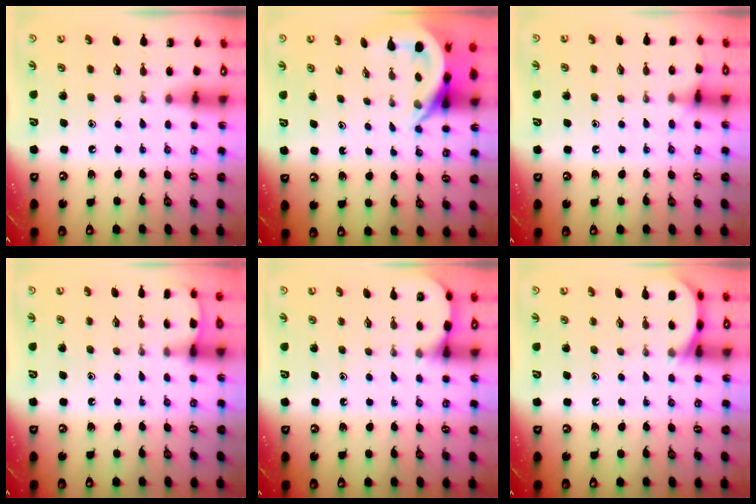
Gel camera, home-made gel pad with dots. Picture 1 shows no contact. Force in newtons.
{"total": 5.7, "press": 5.6, "slide": 0.7}
{"total": 4.8, "press": 4.8, "slide": 0.5}
{"total": 2.2, "press": 2.2, "slide": 0.2}
{"total": 3.5, "press": 3.4, "slide": 0.3}
{"total": 4.5, "press": 4.5, "slide": 0.4}